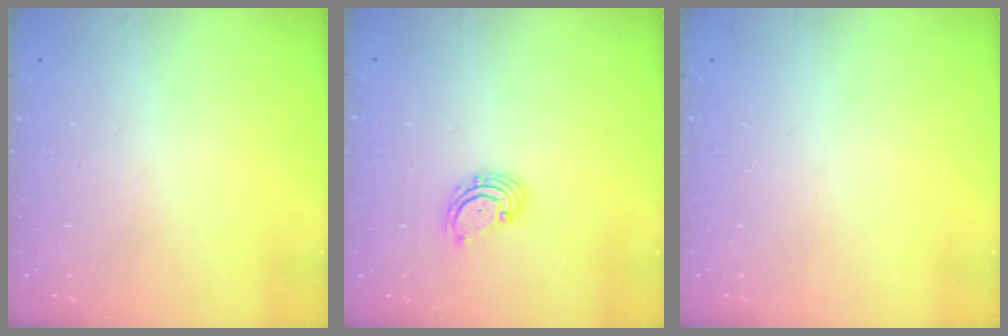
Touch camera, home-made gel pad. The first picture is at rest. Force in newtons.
{"total": 2.6, "press": 2.5, "slide": 0.6}
{"total": 0.0}